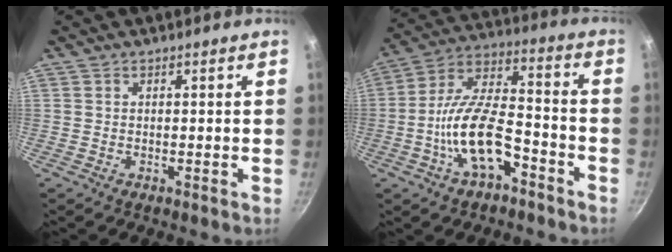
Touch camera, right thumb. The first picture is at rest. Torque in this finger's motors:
{"motor_torque": [3.08, 1.93, 1.83, -0.94, 0.50]}